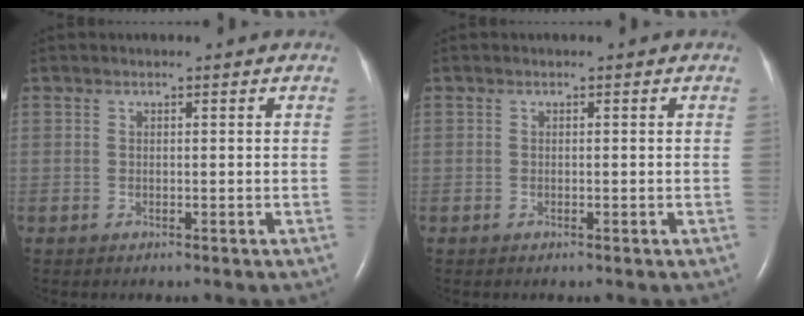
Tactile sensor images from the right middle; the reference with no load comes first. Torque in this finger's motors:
{"motor_torque": [-0.21, 0.07, -0.02, 0.01]}